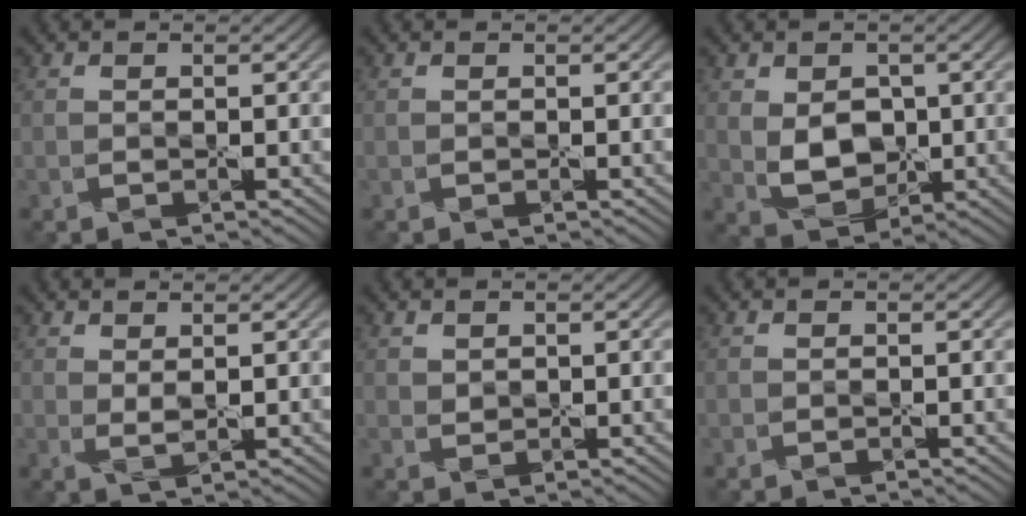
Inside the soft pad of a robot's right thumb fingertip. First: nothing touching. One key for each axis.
{"total": 0.0}
{"total": 5.1, "fx": 0.5, "fy": 3.8, "fz": 3.3, "tx": -0.073, "ty": -0.008, "tz": 0.019}
{"total": 1.8, "fx": 1.1, "fy": 0.5, "fz": 1.2, "tx": -0.031, "ty": -0.003, "tz": 0.026}
{"total": 1.1, "fx": 0.9, "fy": 0.6, "fz": 0.0, "tx": -0.004, "ty": -0.002, "tz": 0.023}
{"total": 0.0}